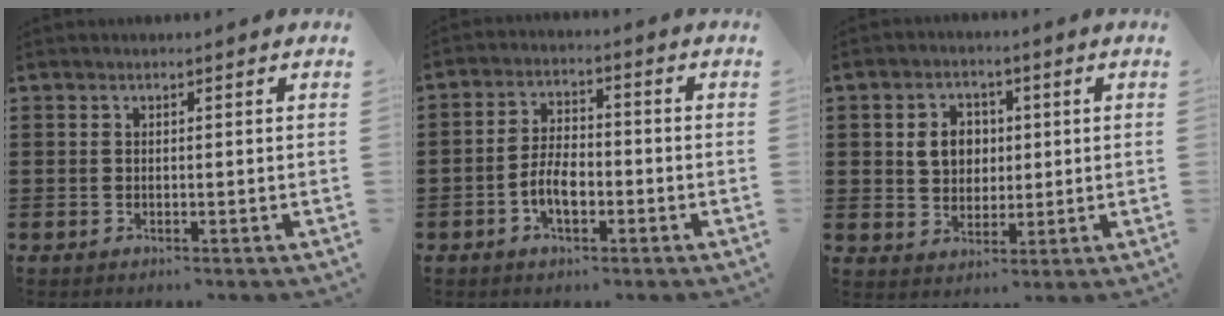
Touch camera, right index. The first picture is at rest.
{"total": 5.6, "force": [-2.0, 2.7, 4.4], "torque": [-0.096, 0.000, -0.041]}
{"total": 5.4, "force": [1.0, 4.5, 2.8], "torque": [-0.064, 0.013, 0.012]}